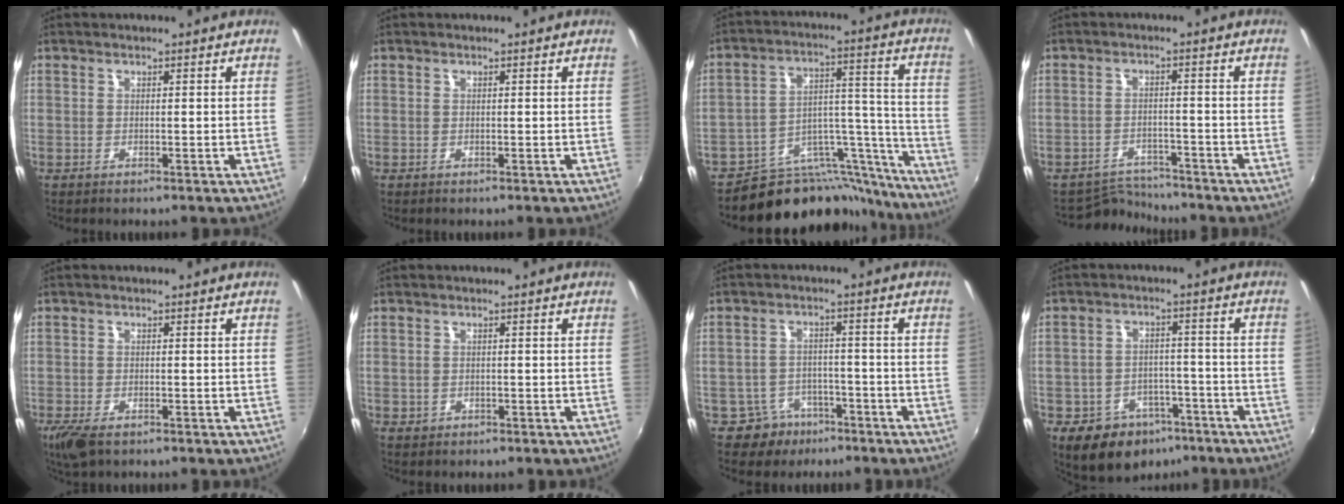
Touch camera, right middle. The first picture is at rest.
{"total": 0.0}
{"total": 18.1, "force": [-16.5, 6.7, 3.3], "torque": [-0.031, 0.069, -0.244]}
{"total": 5.1, "force": [-4.9, 0.7, -0.9], "torque": [0.001, 0.008, -0.085]}
{"total": 4.6, "force": [-3.0, 1.9, 3.0], "torque": [-0.071, -0.019, -0.054]}
{"total": 1.3, "force": [-0.5, 1.1, 0.4], "torque": [-0.008, -0.004, -0.005]}
{"total": 5.6, "force": [-3.9, 4.0, 0.4], "torque": [-0.016, 0.019, -0.056]}
{"total": 11.0, "force": [-6.6, 7.8, 4.1], "torque": [-0.095, 0.016, -0.077]}